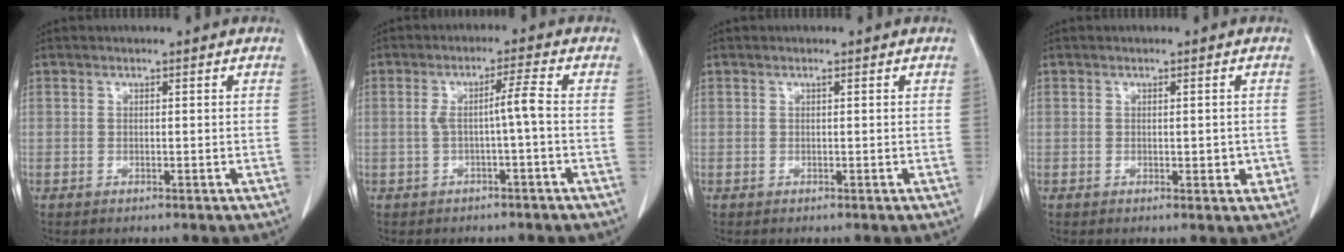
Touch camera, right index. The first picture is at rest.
{"total": 3.7, "force": [-0.6, -0.4, 3.6], "torque": [-0.065, 0.011, -0.007]}
{"total": 0.0}
{"total": 2.3, "force": [-0.3, 1.2, 1.9], "torque": [-0.020, 0.000, 0.002]}